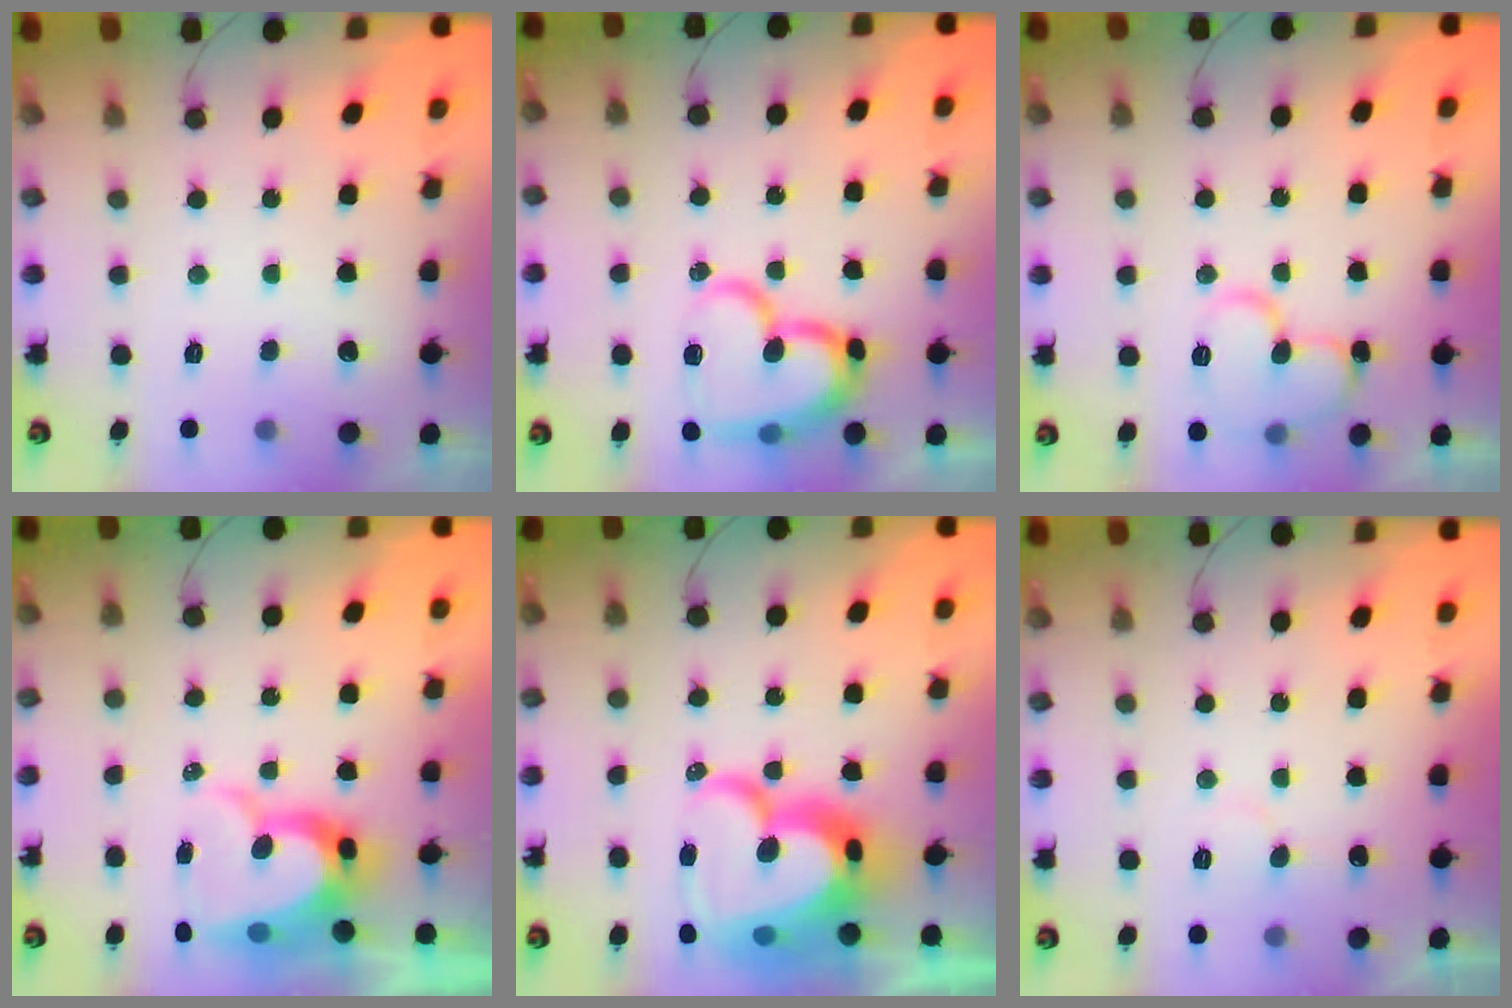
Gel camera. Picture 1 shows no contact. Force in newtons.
{"total": 18.3, "press": 18.3, "slide": 0.9}
{"total": 11.3, "press": 11.1, "slide": 1.6}
{"total": 11.1, "press": 11.1, "slide": 0.8}
{"total": 26.1, "press": 26.0, "slide": 2.7}
{"total": 3.8, "press": 3.8, "slide": 0.2}